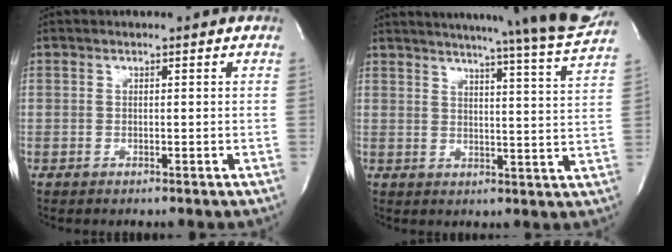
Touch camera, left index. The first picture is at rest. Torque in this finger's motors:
{"motor_torque": [0.02, -0.04, 0.42, 0.08]}